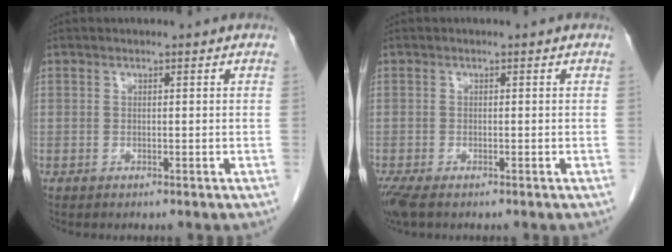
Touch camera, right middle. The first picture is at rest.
{"total": 3.1, "force": [-2.3, 0.9, 1.9], "torque": [-0.044, -0.013, -0.039]}